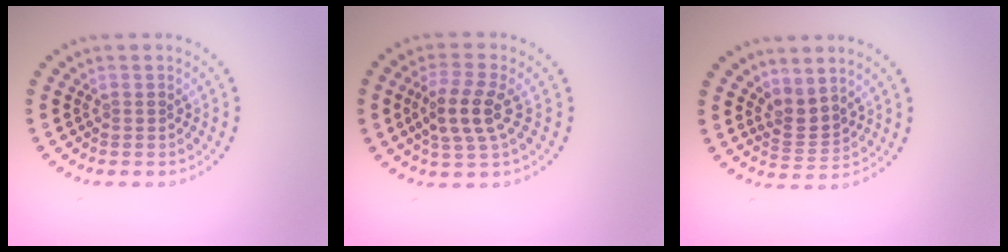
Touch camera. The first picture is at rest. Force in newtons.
{"total": 3.7, "press": 3.3, "slide": 1.6}
{"total": 2.3, "press": 1.5, "slide": 1.7}